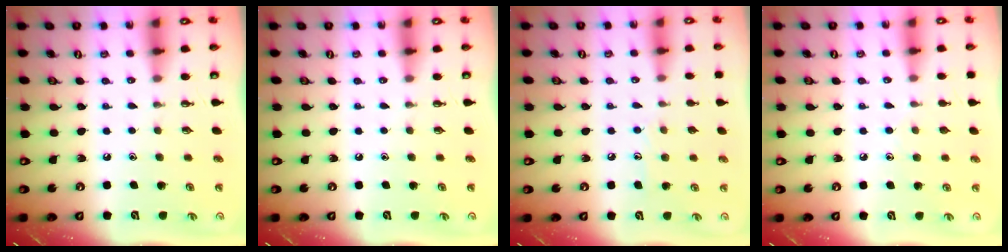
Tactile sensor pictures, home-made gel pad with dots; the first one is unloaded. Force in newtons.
{"total": 0.0}
{"total": 6.5, "press": 6.5, "slide": 0.4}
{"total": 6.0, "press": 5.9, "slide": 0.7}